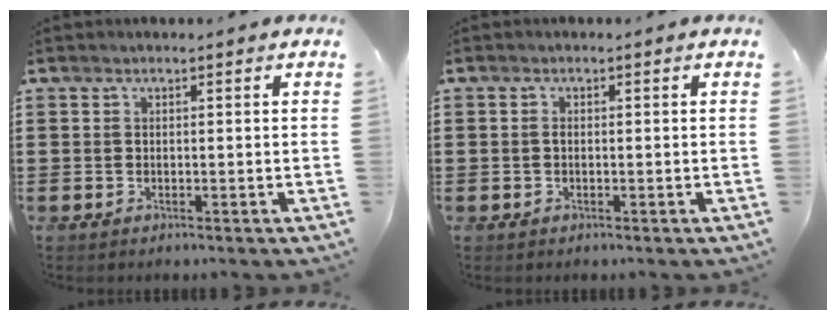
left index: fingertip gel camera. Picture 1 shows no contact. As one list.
[{"total": 0.8, "force": [-0.2, 0.6, 0.4], "torque": [-0.011, 0.001, -0.005]}]